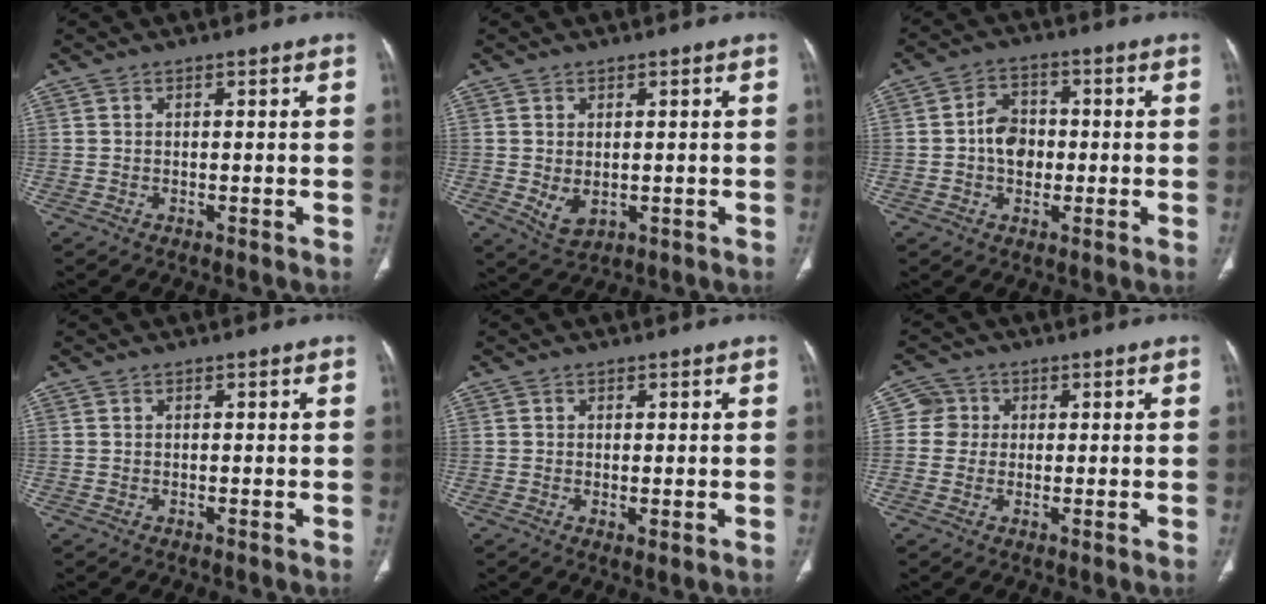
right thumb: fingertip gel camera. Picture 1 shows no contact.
{"total": 4.0, "force": [-0.3, 2.6, 3.0], "torque": [-0.052, -0.008, 0.011]}
{"total": 6.8, "force": [-0.5, 5.2, 4.3], "torque": [-0.048, 0.015, -0.014]}
{"total": 0.0}
{"total": 1.5, "force": [-0.2, 0.6, 1.3], "torque": [-0.028, -0.007, 0.000]}
{"total": 3.9, "force": [0.6, 3.9, 0.4], "torque": [0.021, 0.007, 0.003]}